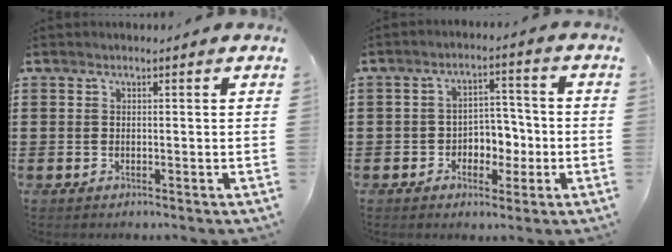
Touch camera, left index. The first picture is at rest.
{"total": 4.4, "force": [-1.5, 3.6, 2.0], "torque": [-0.040, 0.008, -0.035]}